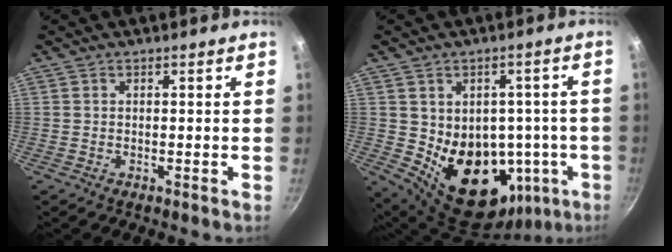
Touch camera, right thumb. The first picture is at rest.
{"total": 18.8, "force": [-2.6, 14.2, 12.1], "torque": [-0.136, 0.007, -0.008]}